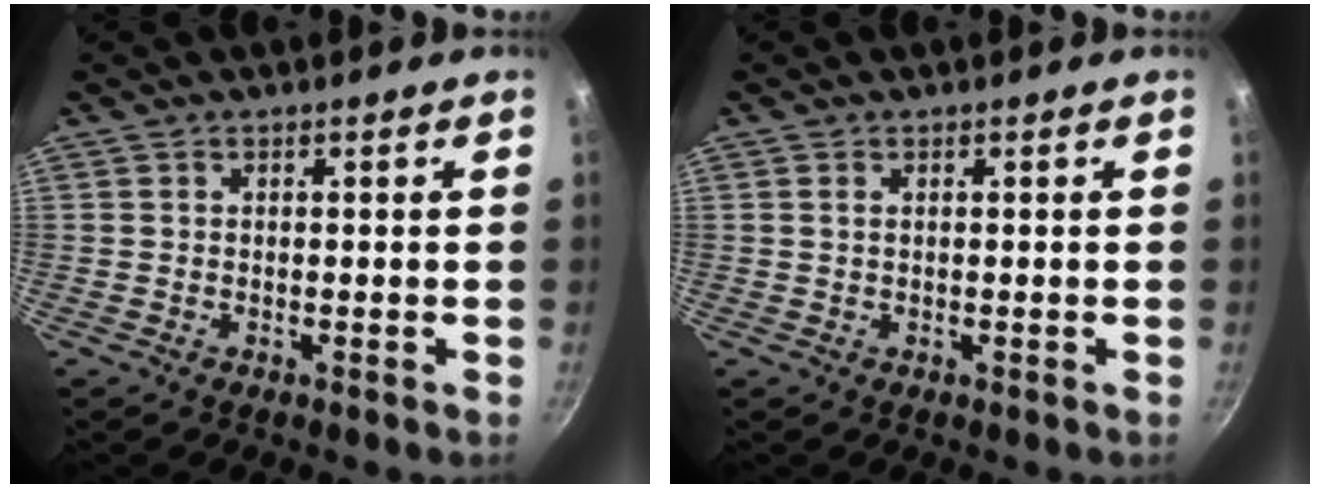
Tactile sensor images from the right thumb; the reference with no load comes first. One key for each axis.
{"total": 0.7, "fx": 0.2, "fy": 0.4, "fz": 0.5, "tx": -0.011, "ty": 0.001, "tz": 0.003}